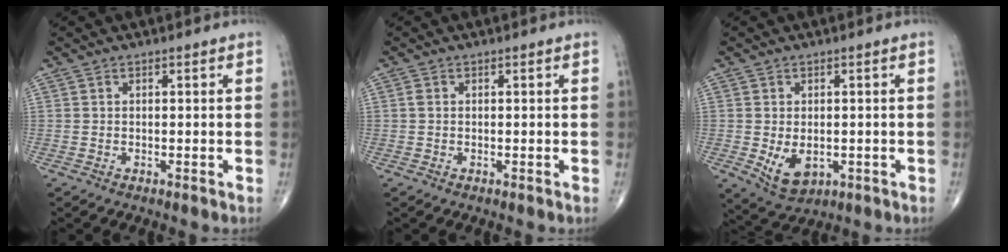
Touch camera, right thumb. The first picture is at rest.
{"total": 0.7, "force": [0.0, 0.5, 0.4], "torque": [-0.009, 0.000, -0.002]}
{"total": 6.1, "force": [-1.1, 4.0, 4.5], "torque": [-0.065, -0.010, -0.003]}